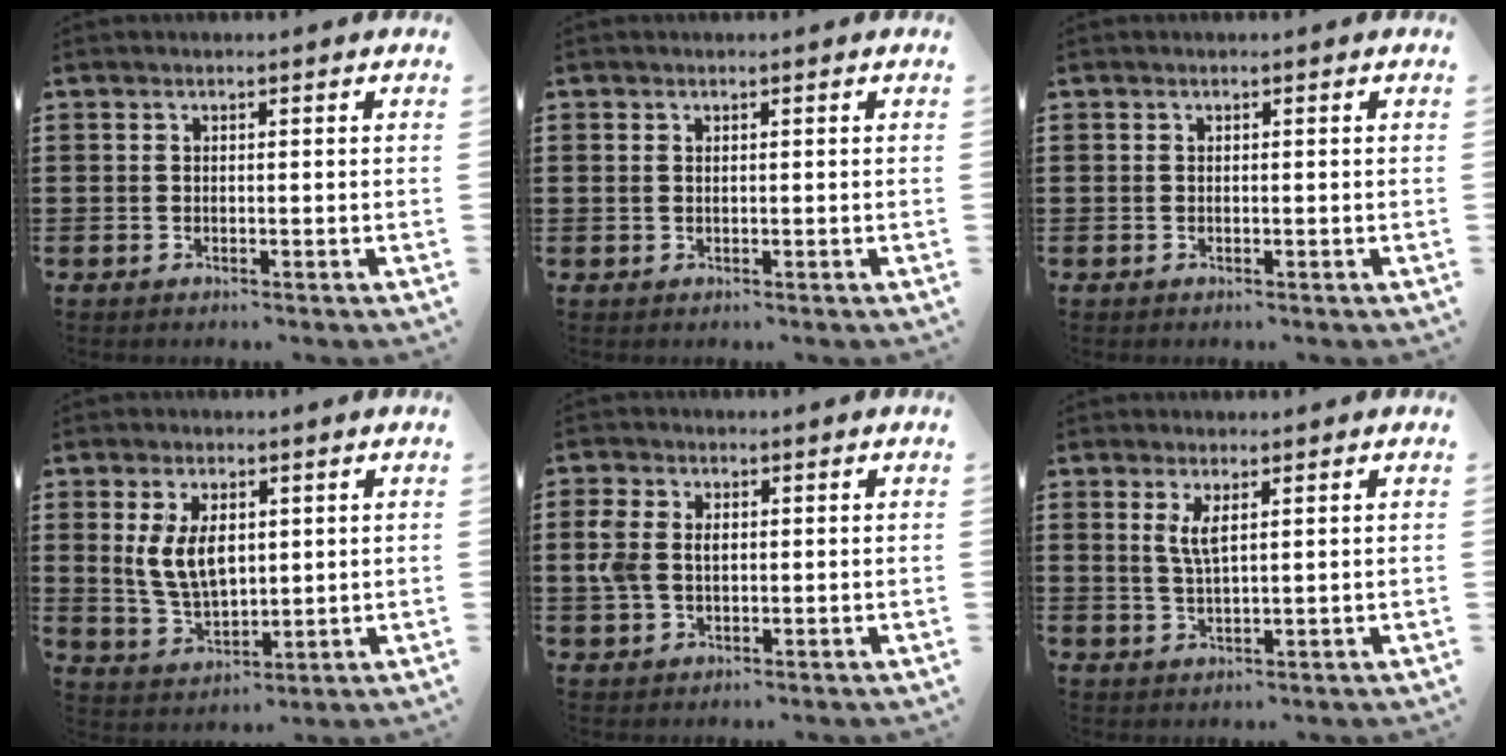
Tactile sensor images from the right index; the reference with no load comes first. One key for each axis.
{"total": 0.7, "fx": 0.3, "fy": 0.6, "fz": 0.4, "tx": -0.009, "ty": 0.005, "tz": 0.005}
{"total": 0.0}
{"total": 7.6, "fx": 1.6, "fy": 4.2, "fz": 6.1, "tx": -0.141, "ty": 0.007, "tz": 0.026}
{"total": 3.8, "fx": 0.3, "fy": 2.8, "fz": 2.6, "tx": -0.066, "ty": 0.009, "tz": 0.001}
{"total": 3.3, "fx": 1.4, "fy": 0.8, "fz": 2.9, "tx": -0.062, "ty": 0.004, "tz": 0.022}